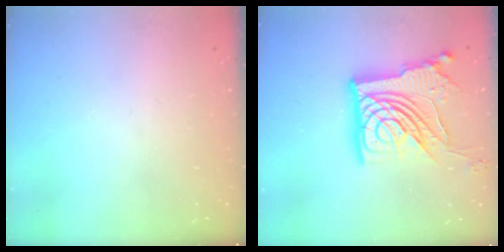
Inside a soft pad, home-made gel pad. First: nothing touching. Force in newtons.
{"total": 22.5, "press": 22.4, "slide": 2.7}